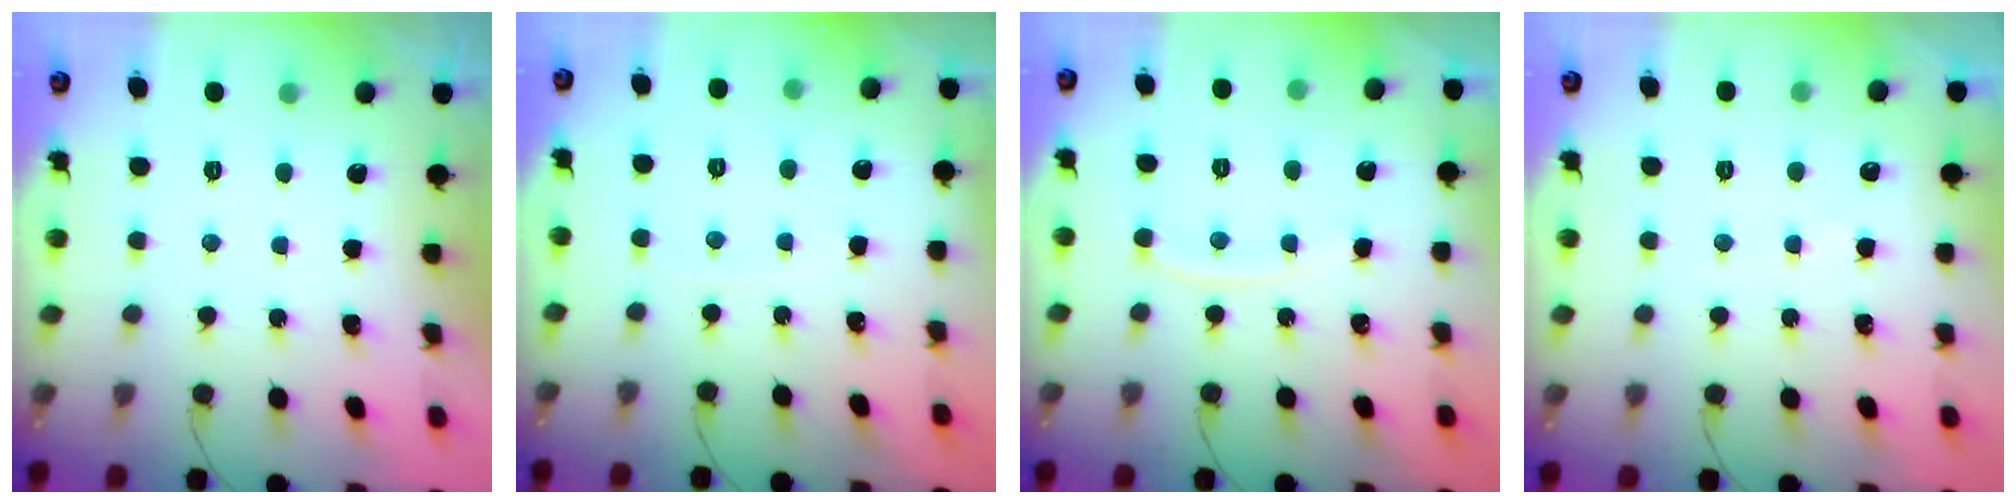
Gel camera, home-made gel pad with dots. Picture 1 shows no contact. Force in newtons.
{"total": 1.6, "press": 1.6, "slide": 0.2}
{"total": 4.4, "press": 4.4, "slide": 0.2}
{"total": 2.9, "press": 2.9, "slide": 0.5}